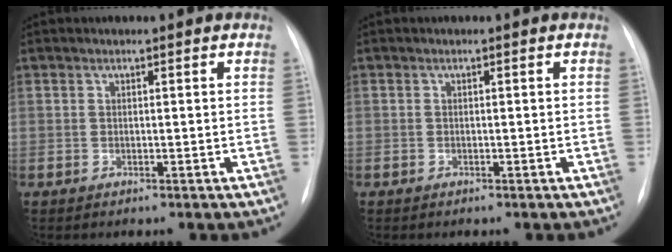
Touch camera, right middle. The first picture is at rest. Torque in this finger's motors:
{"motor_torque": [1.11, -1.04, 0.37, -0.06]}